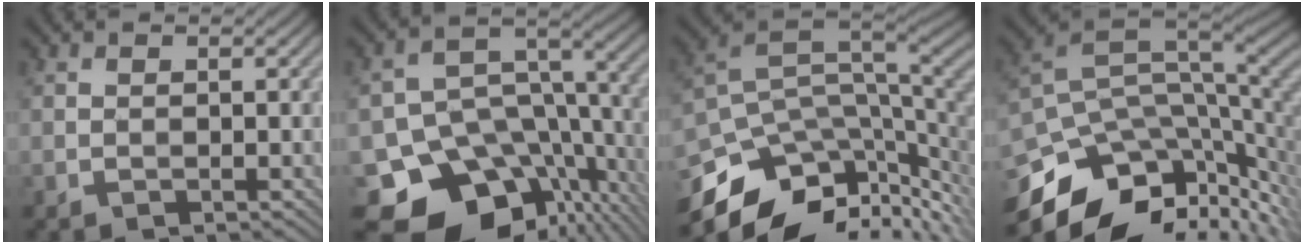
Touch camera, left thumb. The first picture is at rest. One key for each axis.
{"total": 15.8, "fx": -8.4, "fy": 10.8, "fz": 7.8, "tx": -0.143, "ty": -0.031, "tz": -0.116}
{"total": 12.7, "fx": -4.3, "fy": 6.4, "fz": 10.0, "tx": -0.203, "ty": -0.019, "tz": -0.067}
{"total": 13.4, "fx": -5.4, "fy": 6.1, "fz": 10.7, "tx": -0.213, "ty": -0.014, "tz": -0.084}